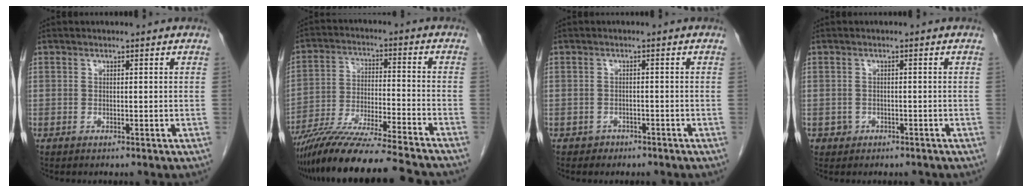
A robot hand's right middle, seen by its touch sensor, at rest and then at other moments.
{"total": 19.3, "force": [-16.8, 0.2, 9.5], "torque": [-0.171, -0.034, -0.280]}
{"total": 1.5, "force": [-1.0, 1.1, -0.1], "torque": [-0.001, 0.006, -0.016]}
{"total": 1.5, "force": [-0.8, 1.2, 0.0], "torque": [-0.002, 0.006, -0.010]}